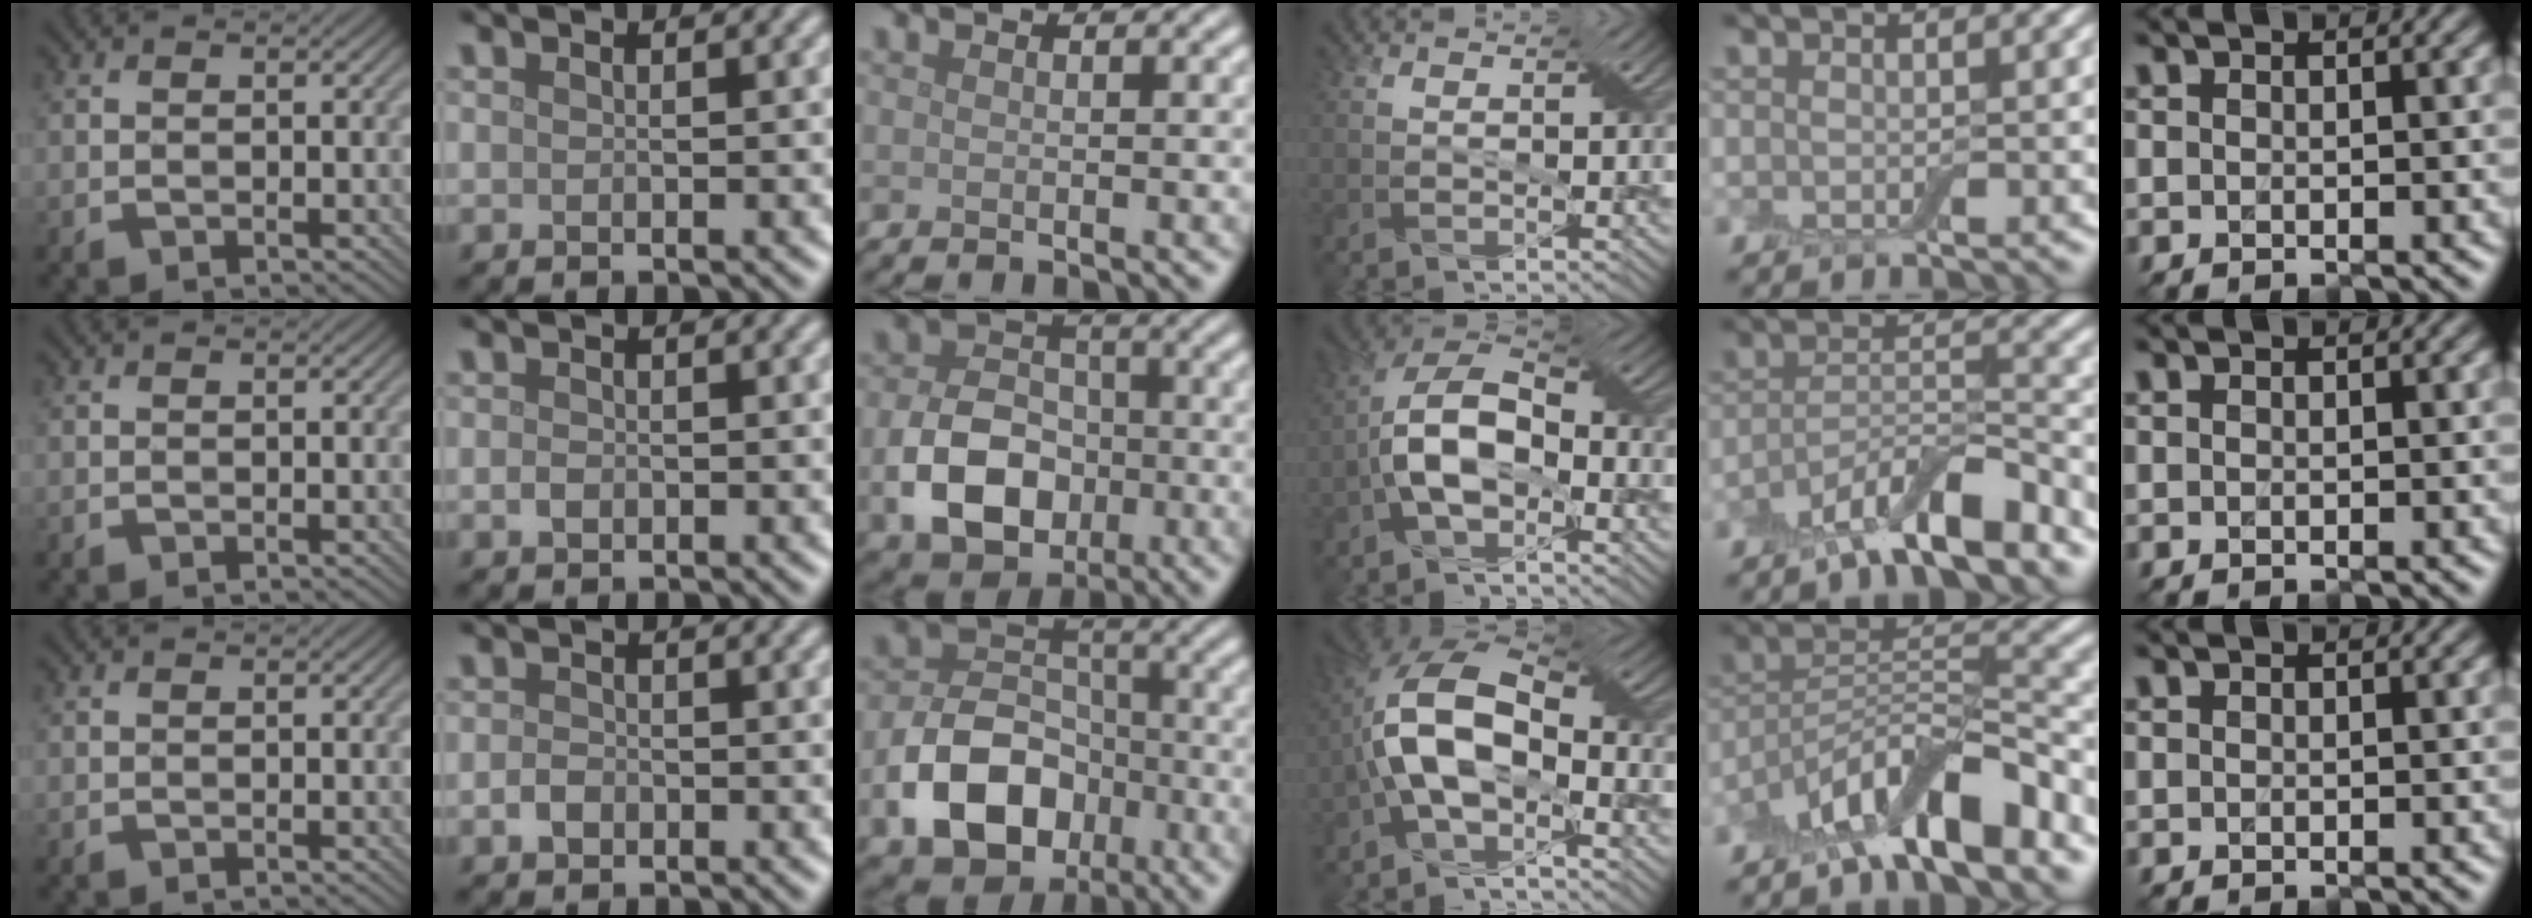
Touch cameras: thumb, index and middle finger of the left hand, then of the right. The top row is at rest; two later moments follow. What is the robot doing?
{"motion": "fold", "object": "apron"}